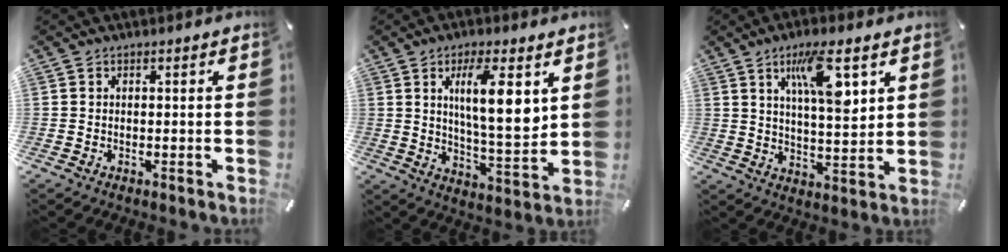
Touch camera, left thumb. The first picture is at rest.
{"total": 13.0, "force": [5.0, 3.6, 11.4], "torque": [-0.189, -0.019, 0.077]}
{"total": 11.0, "force": [5.8, 3.1, 8.8], "torque": [-0.152, -0.018, 0.096]}